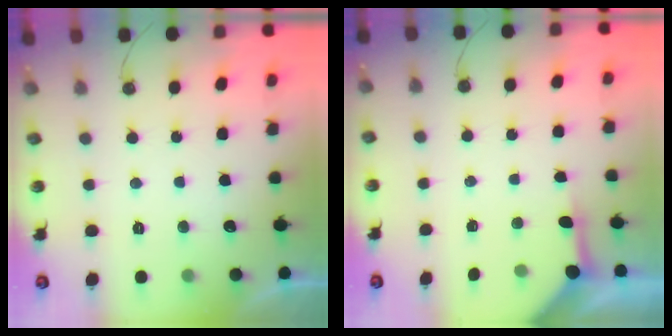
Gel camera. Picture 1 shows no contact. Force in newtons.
{"total": 4.0, "press": 3.9, "slide": 0.5}